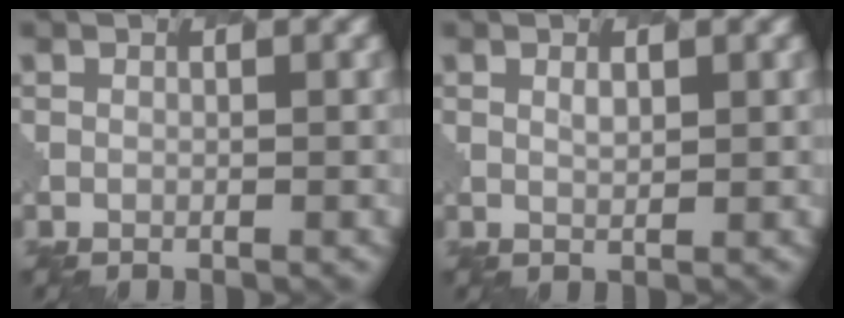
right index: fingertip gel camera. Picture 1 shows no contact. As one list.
[{"total": 0.8, "force": [0.6, 0.2, 0.4], "torque": [-0.008, -0.002, 0.012]}]